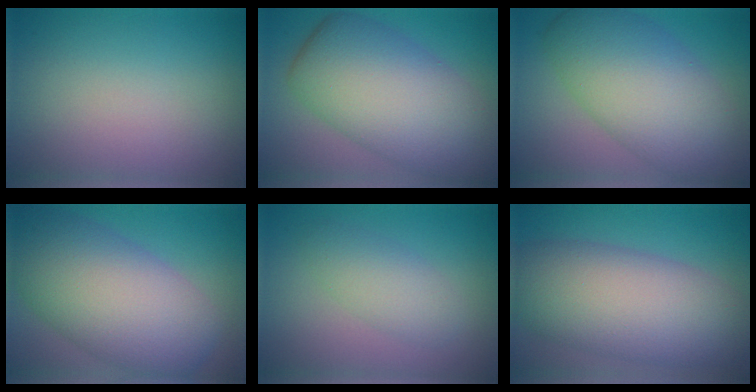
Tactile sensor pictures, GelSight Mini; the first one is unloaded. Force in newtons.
{"total": 11.1, "press": 11.1, "slide": 0.5}
{"total": 10.0, "press": 10.0, "slide": 0.2}
{"total": 11.1, "press": 11.1, "slide": 0.4}
{"total": 2.9, "press": 2.9, "slide": 0.1}
{"total": 9.9, "press": 9.9, "slide": 0.4}